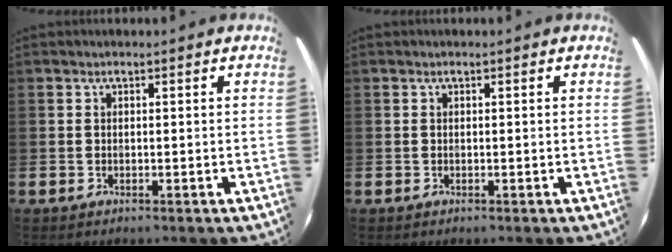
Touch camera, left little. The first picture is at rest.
{"total": 0.0}